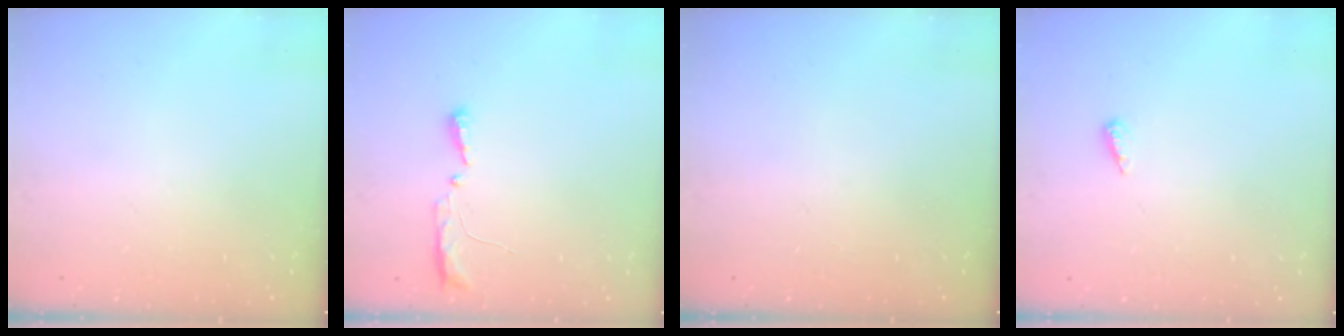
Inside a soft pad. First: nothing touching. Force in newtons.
{"total": 8.2, "press": 5.2, "slide": 6.2}
{"total": 0.0}
{"total": 6.0, "press": 6.0, "slide": 0.6}